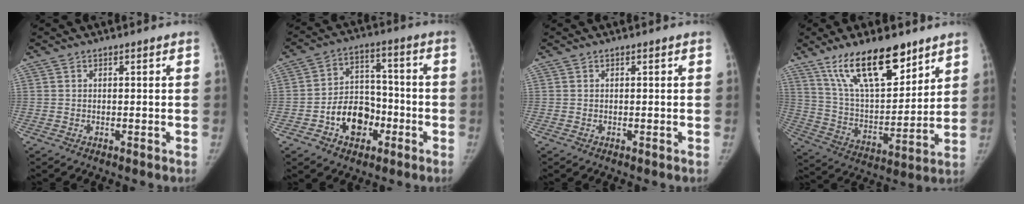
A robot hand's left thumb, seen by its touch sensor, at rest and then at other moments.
{"total": 11.4, "force": [-4.5, 8.3, 6.4], "torque": [-0.062, 0.042, -0.074]}
{"total": 0.0}
{"total": 19.8, "force": [13.1, 7.8, 12.6], "torque": [-0.181, -0.065, 0.243]}